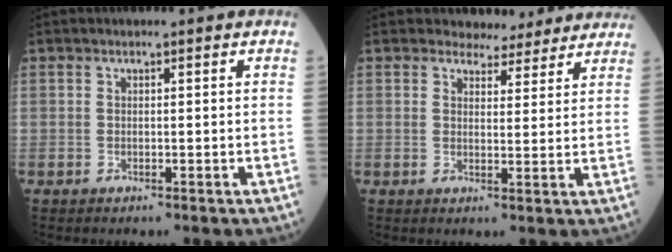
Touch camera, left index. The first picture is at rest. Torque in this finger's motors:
{"motor_torque": [0.17, -0.24, -0.01, -0.06]}